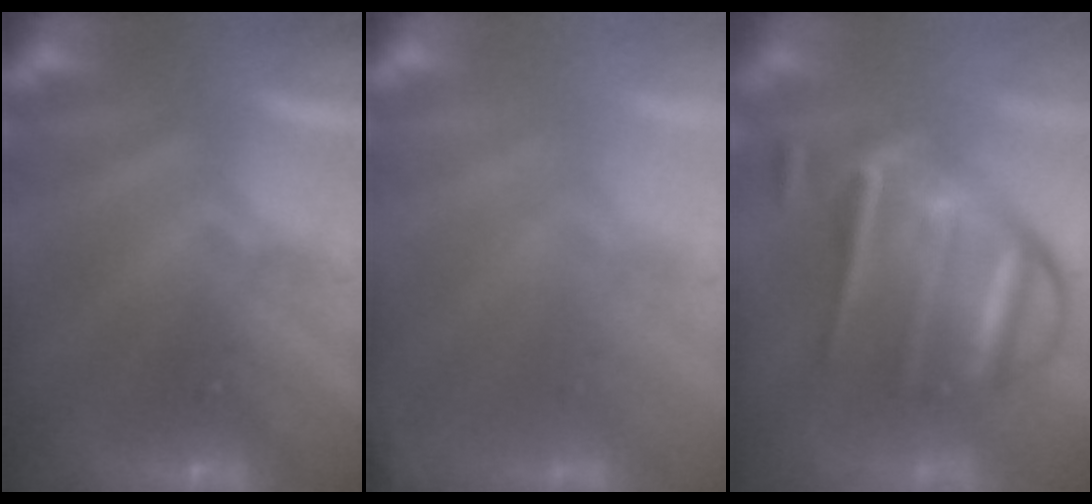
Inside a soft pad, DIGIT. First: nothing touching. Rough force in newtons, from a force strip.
{"total": 1.8}
{"total": 9.3}